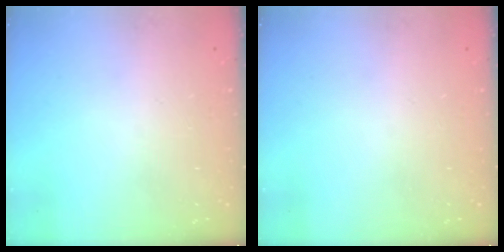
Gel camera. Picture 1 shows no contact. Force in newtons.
{"total": 0.0}